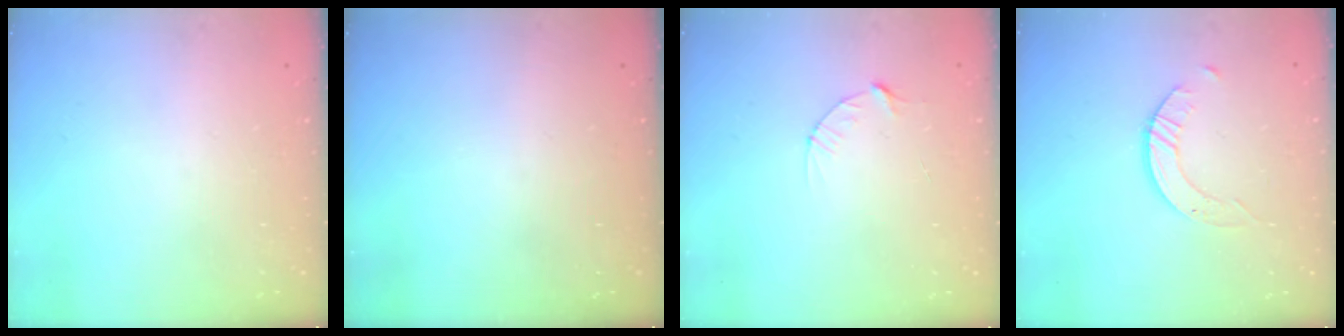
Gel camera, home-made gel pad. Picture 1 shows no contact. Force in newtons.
{"total": 0.0}
{"total": 3.2, "press": 3.2, "slide": 0.3}
{"total": 2.9, "press": 2.9, "slide": 0.3}